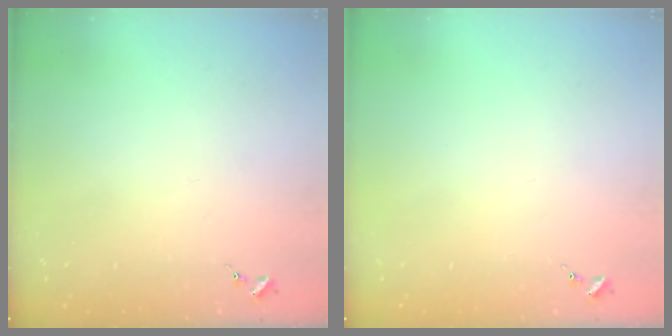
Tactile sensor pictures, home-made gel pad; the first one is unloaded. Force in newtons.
{"total": 0.0}